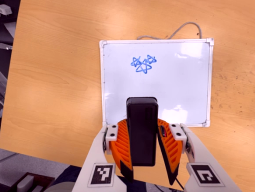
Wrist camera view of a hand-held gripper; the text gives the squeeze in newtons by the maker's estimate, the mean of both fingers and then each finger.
{"total": 9.1, "left": 7.4, "right": 10.8}